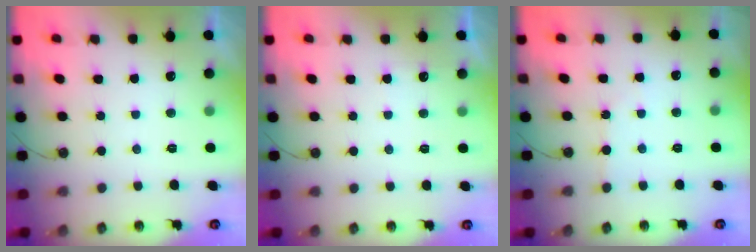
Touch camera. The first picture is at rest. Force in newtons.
{"total": 3.3, "press": 3.2, "slide": 0.5}
{"total": 2.6, "press": 2.6, "slide": 0.3}